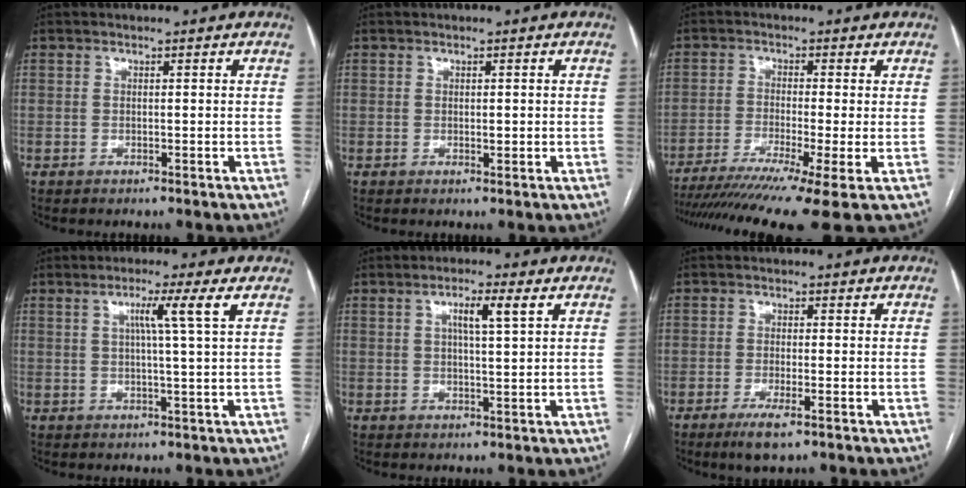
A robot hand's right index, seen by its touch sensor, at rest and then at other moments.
{"total": 0.9, "force": [0.1, 0.5, 0.8], "torque": [-0.008, -0.001, 0.003]}
{"total": 14.1, "force": [-10.3, -1.0, 9.6], "torque": [-0.144, -0.033, -0.163]}
{"total": 4.9, "force": [1.7, -1.2, 4.4], "torque": [-0.082, 0.001, 0.029]}
{"total": 4.5, "force": [1.7, 0.1, 4.1], "torque": [-0.074, 0.003, 0.028]}
{"total": 4.1, "force": [-2.5, 0.6, 3.3], "torque": [-0.064, -0.010, -0.041]}